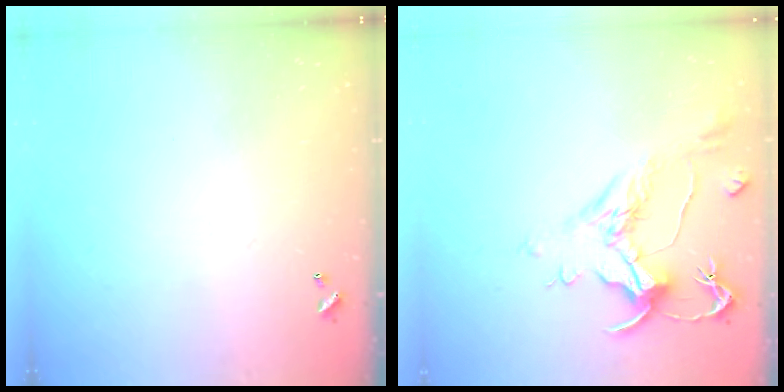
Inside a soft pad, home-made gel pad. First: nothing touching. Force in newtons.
{"total": 1.7, "press": 0.9, "slide": 1.4}